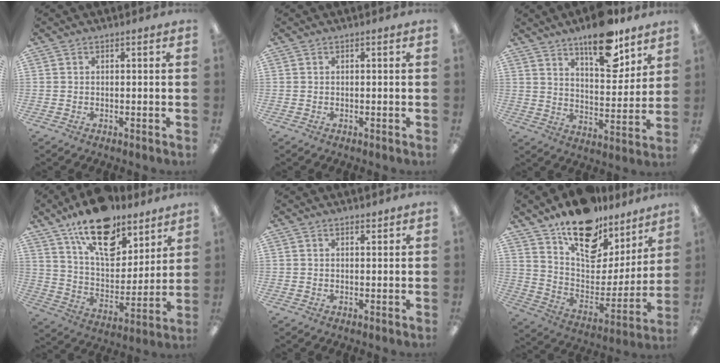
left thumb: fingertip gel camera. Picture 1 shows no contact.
{"total": 0.0}
{"total": 15.6, "force": [11.4, 6.0, 8.8], "torque": [-0.112, -0.070, 0.191]}
{"total": 19.0, "force": [13.2, 9.2, 10.1], "torque": [-0.161, -0.074, 0.229]}
{"total": 1.0, "force": [0.9, 0.3, 0.2], "torque": [0.004, -0.005, 0.016]}
{"total": 18.0, "force": [13.2, 9.5, 7.7], "torque": [-0.124, -0.099, 0.235]}